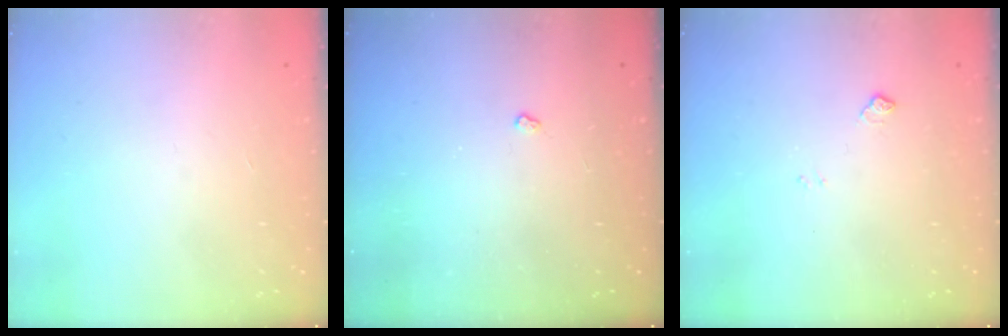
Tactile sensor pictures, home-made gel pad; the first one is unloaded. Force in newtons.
{"total": 2.5, "press": 2.4, "slide": 0.5}
{"total": 5.6, "press": 5.5, "slide": 0.9}